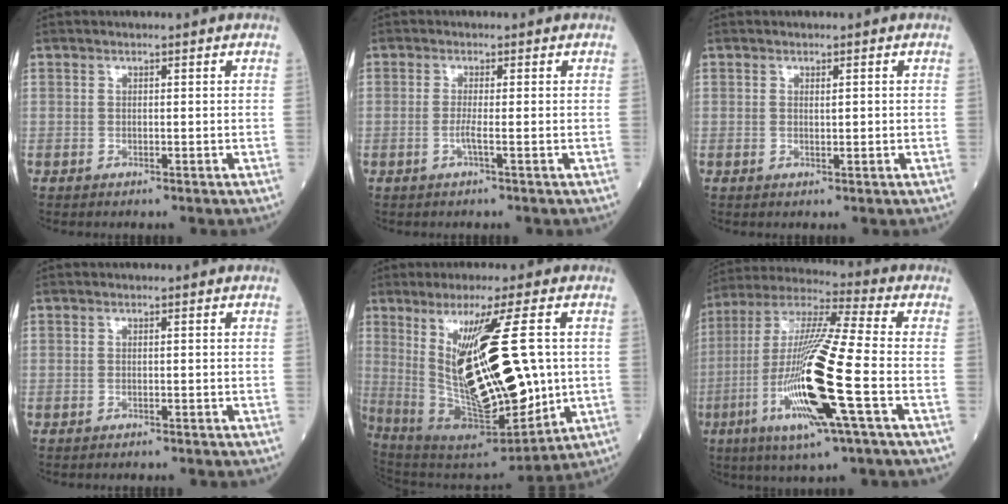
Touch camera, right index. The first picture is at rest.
{"total": 1.4, "force": [-0.6, -0.3, 1.2], "torque": [-0.029, -0.003, -0.014]}
{"total": 0.9, "force": [0.1, 0.2, 0.8], "torque": [-0.019, -0.002, 0.004]}
{"total": 3.0, "force": [-2.6, 0.9, 1.3], "torque": [-0.025, -0.006, -0.029]}
{"total": 23.4, "force": [1.7, 4.9, 22.8], "torque": [-0.421, -0.021, 0.044]}
{"total": 21.2, "force": [-6.0, 0.7, 20.3], "torque": [-0.440, -0.032, -0.120]}